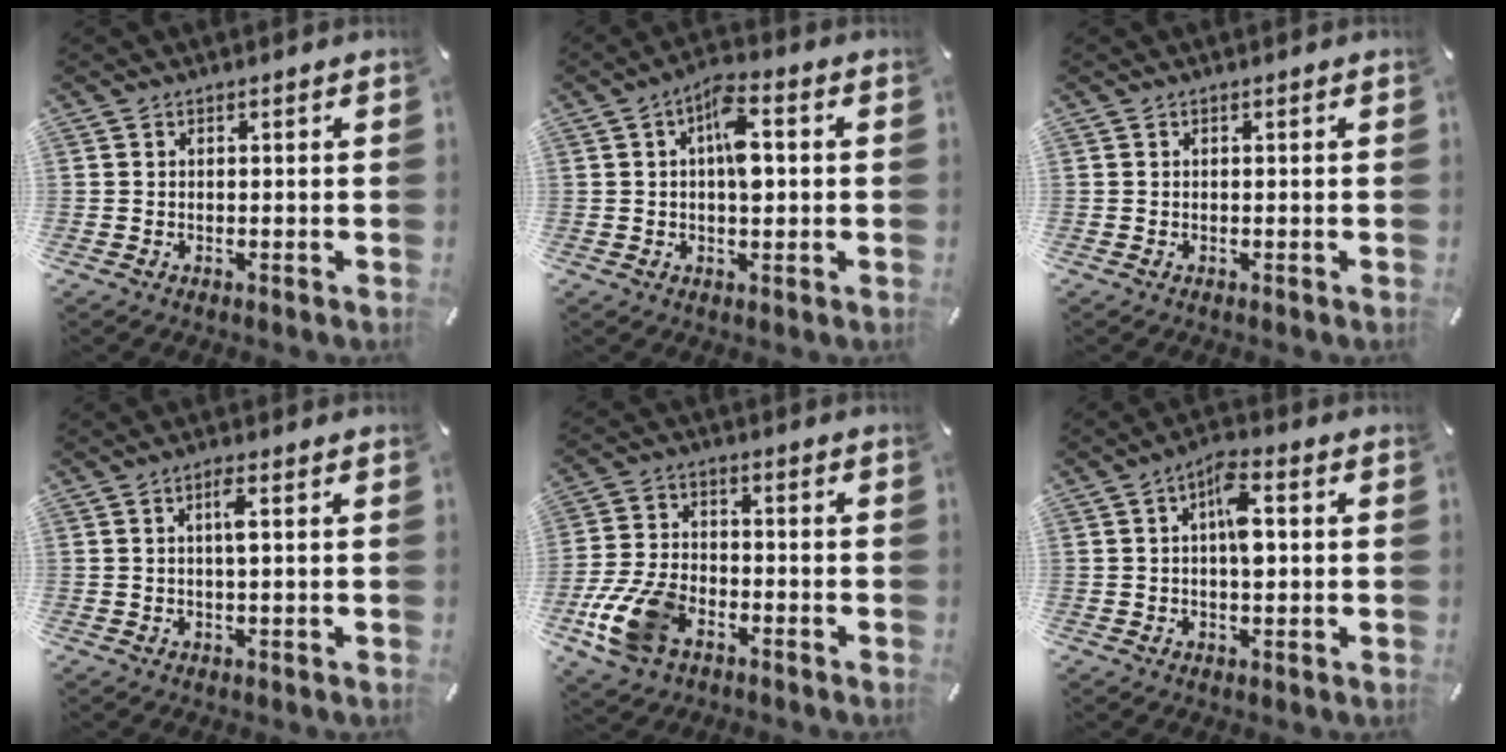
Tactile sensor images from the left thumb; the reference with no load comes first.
{"total": 7.6, "force": [0.9, 3.8, 6.6], "torque": [-0.094, 0.005, 0.008]}
{"total": 0.0}
{"total": 3.3, "force": [0.6, 0.4, 3.2], "torque": [-0.055, -0.002, 0.005]}
{"total": 12.4, "force": [-6.0, 7.8, 7.4], "torque": [-0.163, 0.024, -0.109]}
{"total": 7.1, "force": [0.8, 3.3, 6.2], "torque": [-0.095, 0.008, 0.008]}